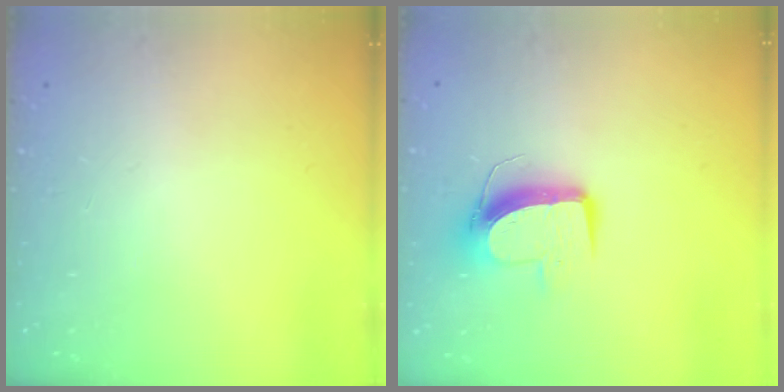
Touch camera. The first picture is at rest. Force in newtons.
{"total": 9.7, "press": 9.7, "slide": 0.6}